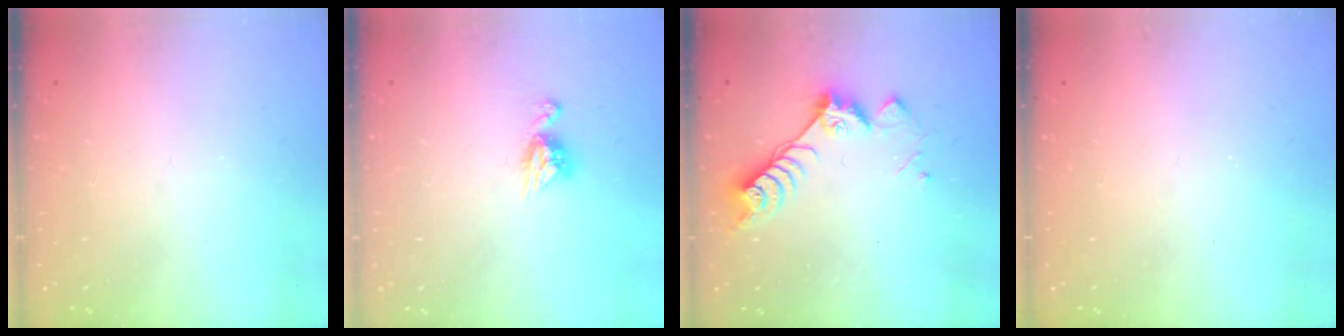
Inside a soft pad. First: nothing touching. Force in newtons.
{"total": 7.9, "press": 7.9, "slide": 0.6}
{"total": 8.3, "press": 8.2, "slide": 0.7}
{"total": 0.0}